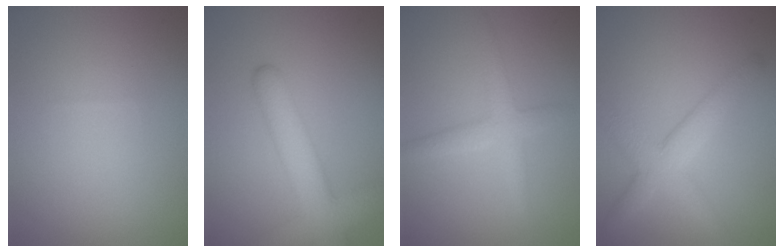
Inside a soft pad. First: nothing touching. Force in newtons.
{"total": 6.3, "press": 6.3, "slide": 0.3}
{"total": 2.6, "press": 2.6, "slide": 0.0}
{"total": 4.0, "press": 4.0, "slide": 0.1}